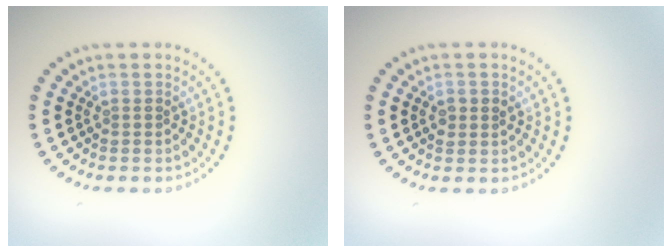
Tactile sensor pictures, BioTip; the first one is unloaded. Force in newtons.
{"total": 1.4, "press": 1.4, "slide": 0.3}